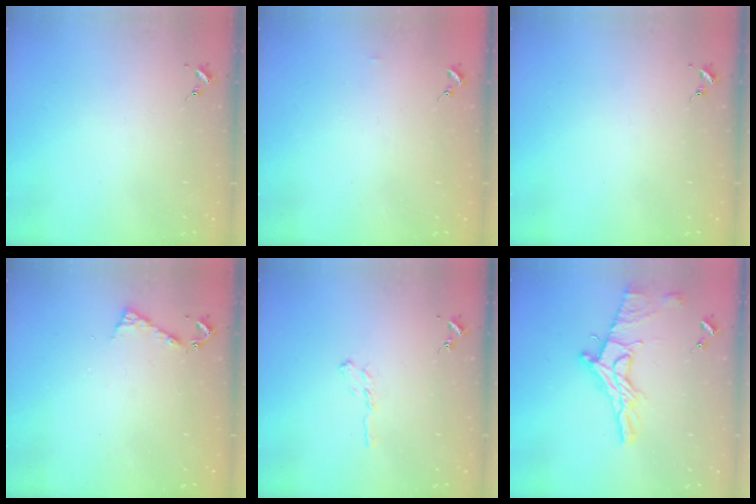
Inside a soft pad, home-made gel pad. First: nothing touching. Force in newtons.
{"total": 3.2, "press": 3.2, "slide": 0.4}
{"total": 0.0}
{"total": 4.9, "press": 4.8, "slide": 0.5}
{"total": 5.5, "press": 5.5, "slide": 0.6}
{"total": 15.6, "press": 15.5, "slide": 1.6}